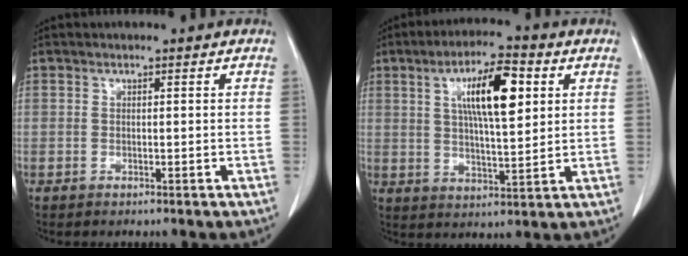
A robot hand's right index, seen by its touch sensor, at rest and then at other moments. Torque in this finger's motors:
{"motor_torque": [0.78, 0.24, 0.47, 0.14]}